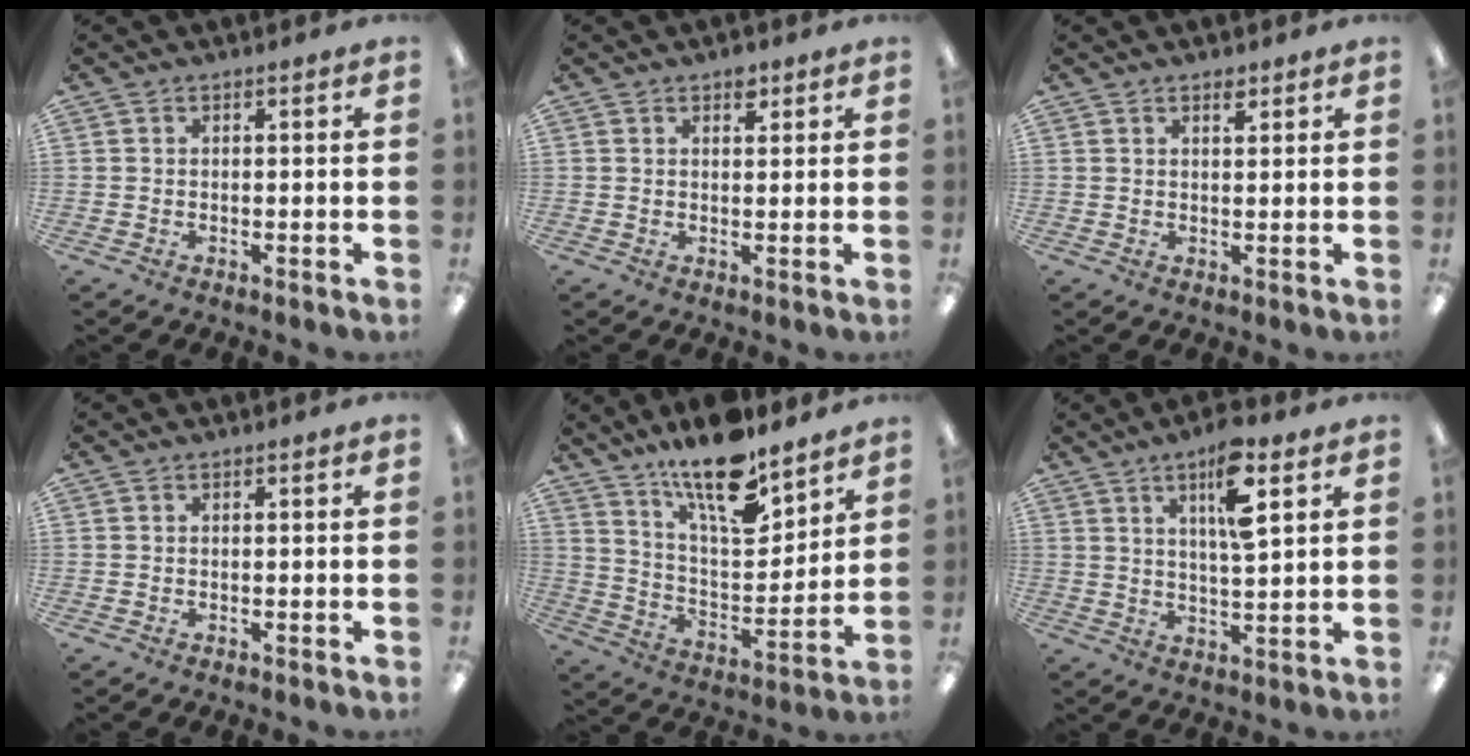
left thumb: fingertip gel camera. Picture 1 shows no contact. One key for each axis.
{"total": 2.9, "fx": 1.9, "fy": 1.6, "fz": 1.5, "tx": -0.008, "ty": -0.006, "tz": 0.028}
{"total": 2.1, "fx": 1.7, "fy": 0.8, "fz": 1.0, "tx": -0.007, "ty": -0.006, "tz": 0.027}
{"total": 0.0}
{"total": 16.9, "fx": 13.0, "fy": 5.2, "fz": 9.4, "tx": -0.170, "ty": -0.081, "tz": 0.221}
{"total": 9.8, "fx": 5.2, "fy": 2.7, "fz": 7.9, "tx": -0.125, "ty": -0.015, "tz": 0.082}